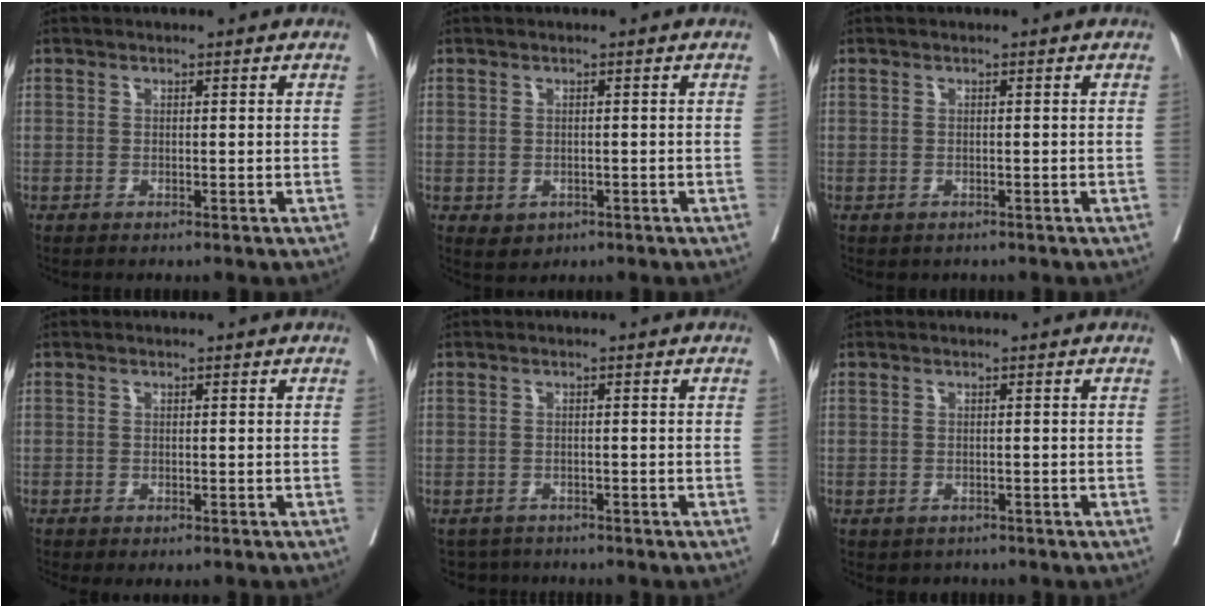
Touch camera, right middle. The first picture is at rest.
{"total": 1.9, "force": [-0.6, 1.6, 0.9], "torque": [-0.012, 0.000, 0.002]}
{"total": 0.6, "force": [-0.4, 0.5, 0.1], "torque": [-0.007, 0.002, -0.002]}
{"total": 1.7, "force": [-1.3, 0.8, 0.8], "torque": [-0.006, -0.004, -0.017]}
{"total": 3.4, "force": [-2.9, 1.7, -0.3], "torque": [0.005, -0.001, -0.047]}
{"total": 1.7, "force": [-1.2, 1.2, 0.3], "torque": [-0.006, 0.001, -0.014]}